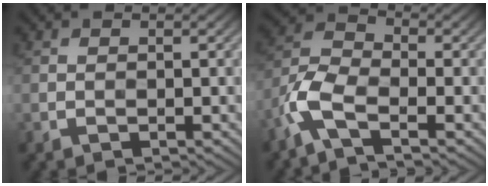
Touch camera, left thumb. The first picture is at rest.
{"total": 6.3, "force": [-3.6, 2.3, 4.7], "torque": [-0.112, 0.000, -0.094]}